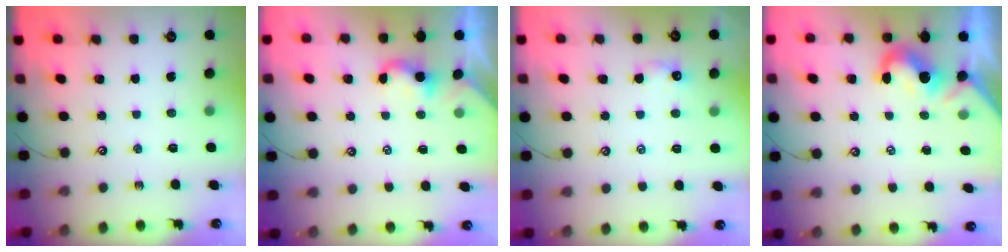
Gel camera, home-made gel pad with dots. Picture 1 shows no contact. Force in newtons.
{"total": 3.4, "press": 3.4, "slide": 0.1}
{"total": 1.6, "press": 1.5, "slide": 0.4}
{"total": 1.6, "press": 1.3, "slide": 0.8}